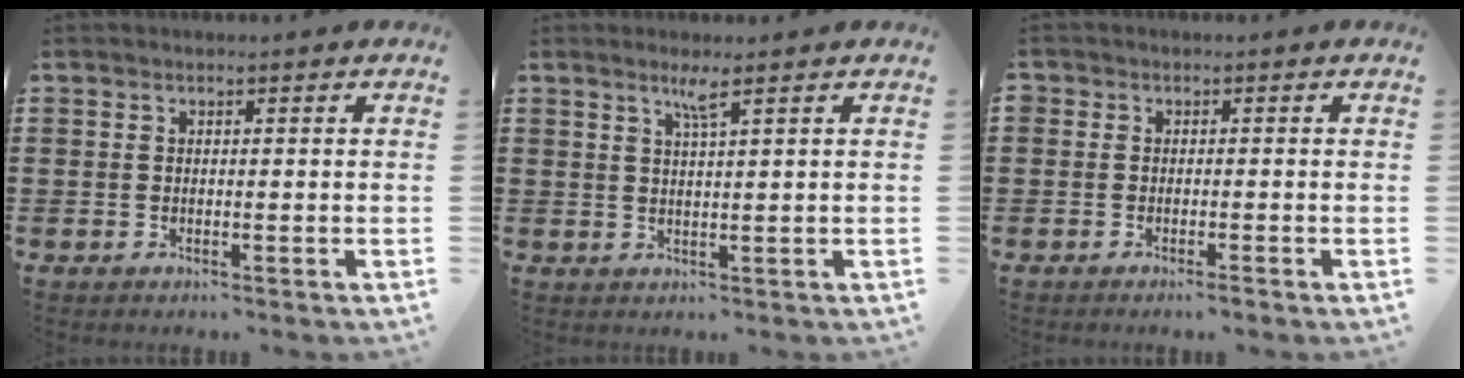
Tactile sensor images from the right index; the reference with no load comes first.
{"total": 2.6, "force": [1.7, -0.3, 1.9], "torque": [-0.041, -0.004, 0.028]}
{"total": 1.0, "force": [-0.9, 0.4, 0.1], "torque": [-0.004, 0.003, -0.019]}